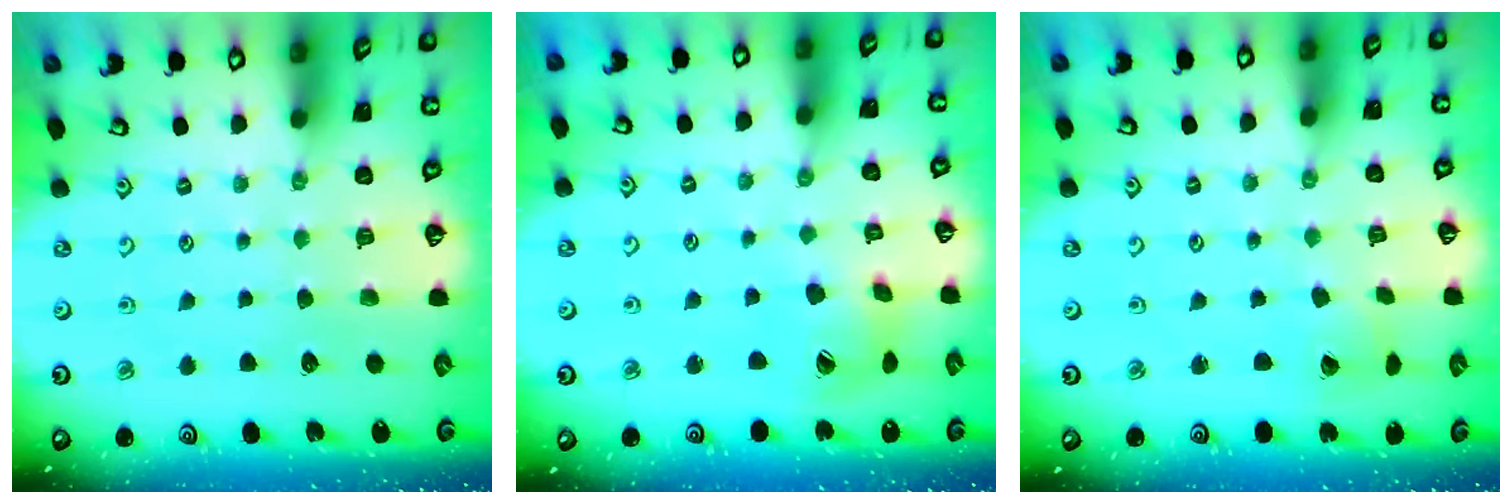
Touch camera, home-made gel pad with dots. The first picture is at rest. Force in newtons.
{"total": 10.3, "press": 10.2, "slide": 1.3}
{"total": 3.6, "press": 3.5, "slide": 0.4}